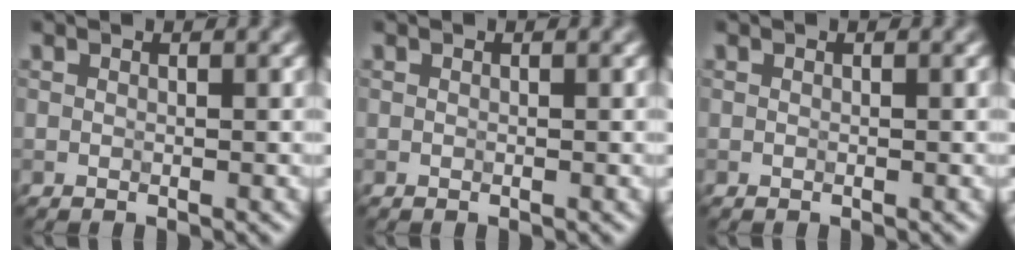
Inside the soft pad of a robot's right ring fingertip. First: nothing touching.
{"total": 0.0}
{"total": 0.0}